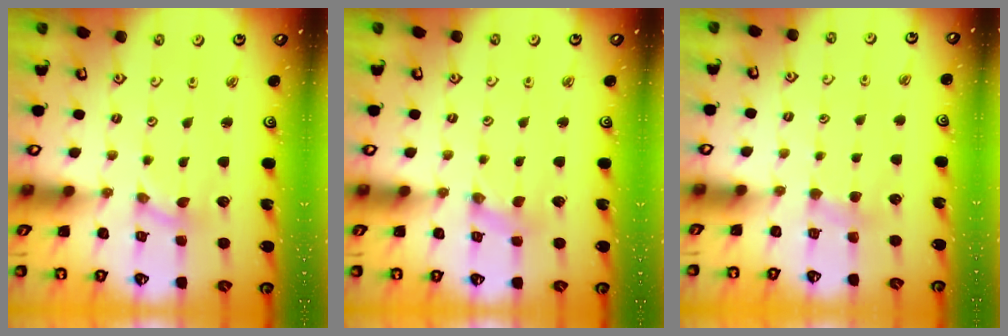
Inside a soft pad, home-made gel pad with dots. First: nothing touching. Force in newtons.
{"total": 0.0}
{"total": 3.0, "press": 3.0, "slide": 0.5}